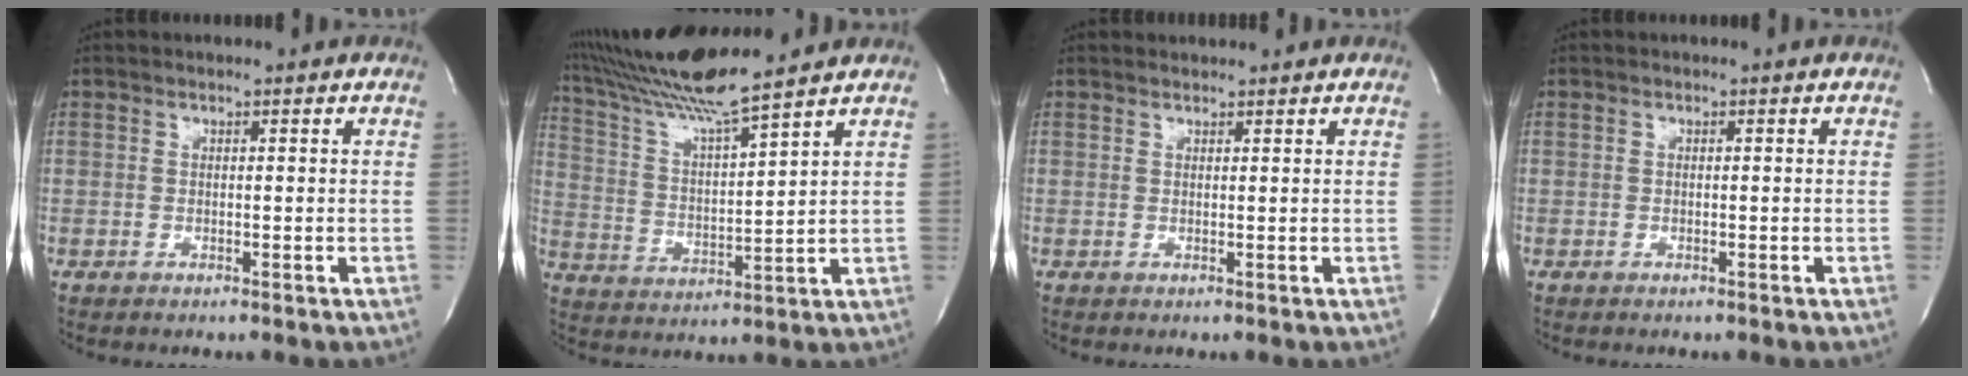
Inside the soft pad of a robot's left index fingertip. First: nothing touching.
{"total": 13.1, "force": [11.7, -1.7, 5.8], "torque": [-0.118, 0.005, 0.217]}
{"total": 1.1, "force": [1.0, 0.1, 0.0], "torque": [-0.006, 0.009, 0.019]}
{"total": 0.0}